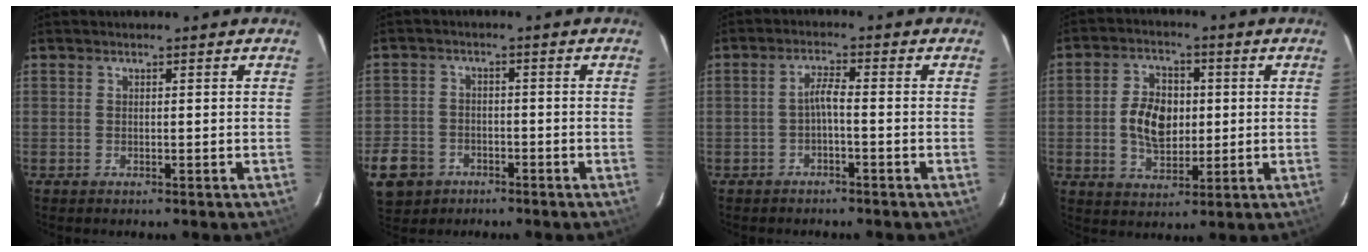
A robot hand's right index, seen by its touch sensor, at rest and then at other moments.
{"total": 9.2, "force": [-4.6, 7.3, 3.2], "torque": [-0.099, 0.014, -0.071]}
{"total": 2.4, "force": [-1.2, 0.1, 2.1], "torque": [-0.046, 0.007, -0.023]}
{"total": 9.0, "force": [0.0, 6.1, 6.7], "torque": [-0.129, 0.015, 0.005]}